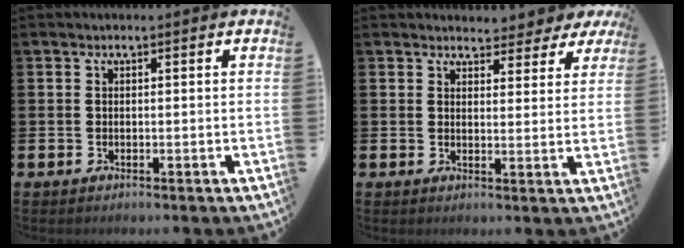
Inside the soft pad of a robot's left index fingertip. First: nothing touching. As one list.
[{"total": 4.1, "force": [3.9, 1.3, 0.3], "torque": [0.003, -0.028, 0.065]}]